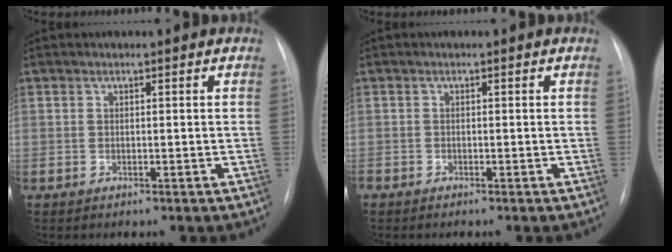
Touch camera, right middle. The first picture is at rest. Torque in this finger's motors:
{"motor_torque": [0.07, -0.07, -0.01, 0.02]}